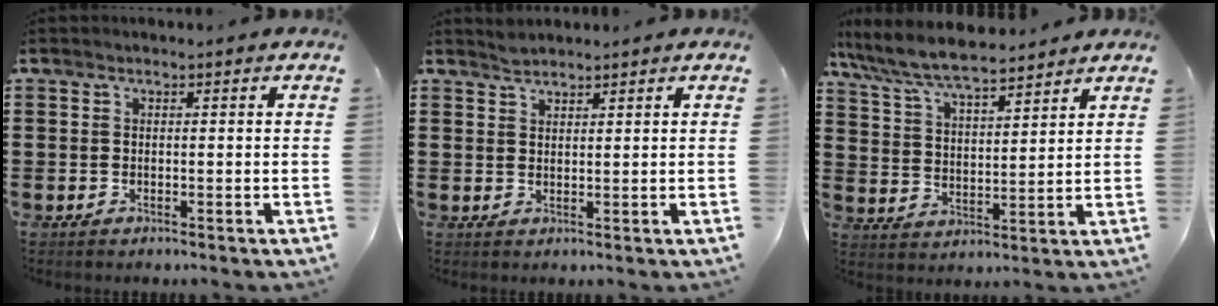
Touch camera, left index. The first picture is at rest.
{"total": 1.6, "force": [1.6, 0.2, 0.2], "torque": [-0.007, 0.000, 0.031]}
{"total": 7.4, "force": [6.7, 0.9, 2.9], "torque": [-0.083, -0.030, 0.118]}